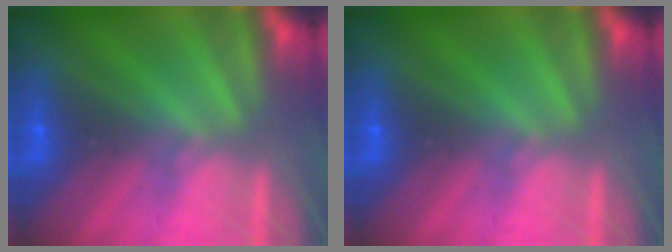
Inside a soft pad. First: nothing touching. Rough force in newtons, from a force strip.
{"total": 0.0}